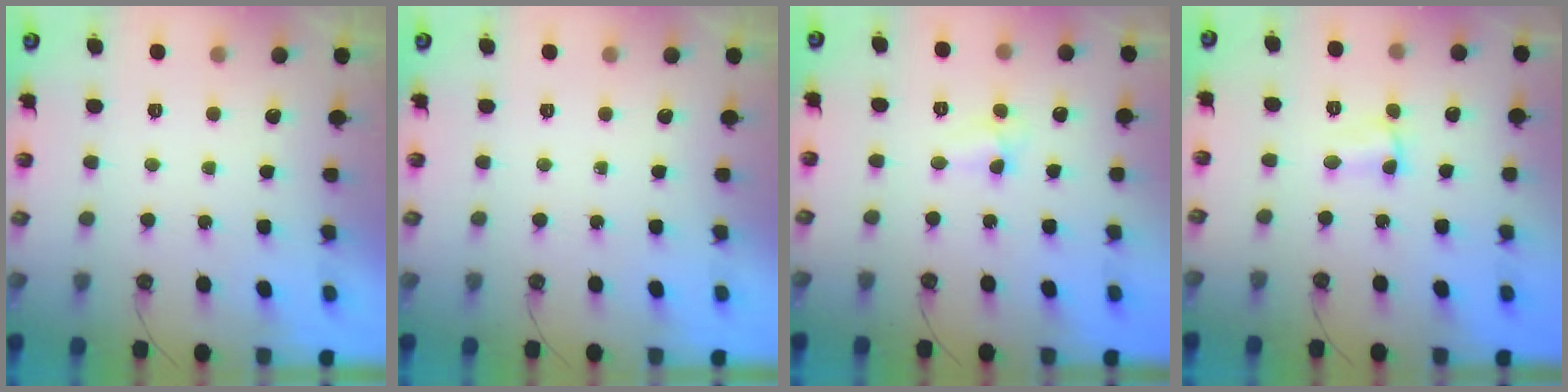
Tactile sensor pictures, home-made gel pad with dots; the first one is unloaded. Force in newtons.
{"total": 0.0}
{"total": 3.3, "press": 3.3, "slide": 0.5}
{"total": 1.6, "press": 1.5, "slide": 0.5}